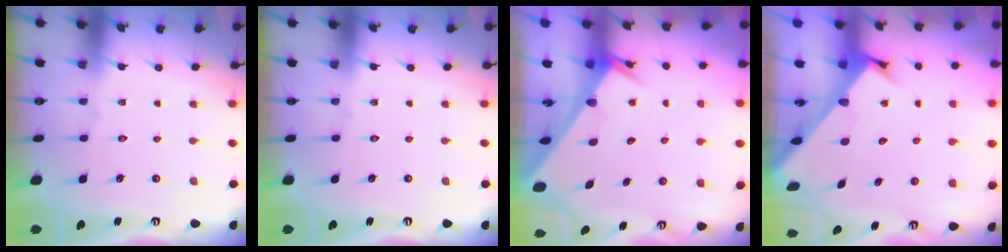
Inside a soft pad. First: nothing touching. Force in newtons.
{"total": 0.0}
{"total": 3.4, "press": 3.4, "slide": 0.3}
{"total": 2.5, "press": 2.5, "slide": 0.2}